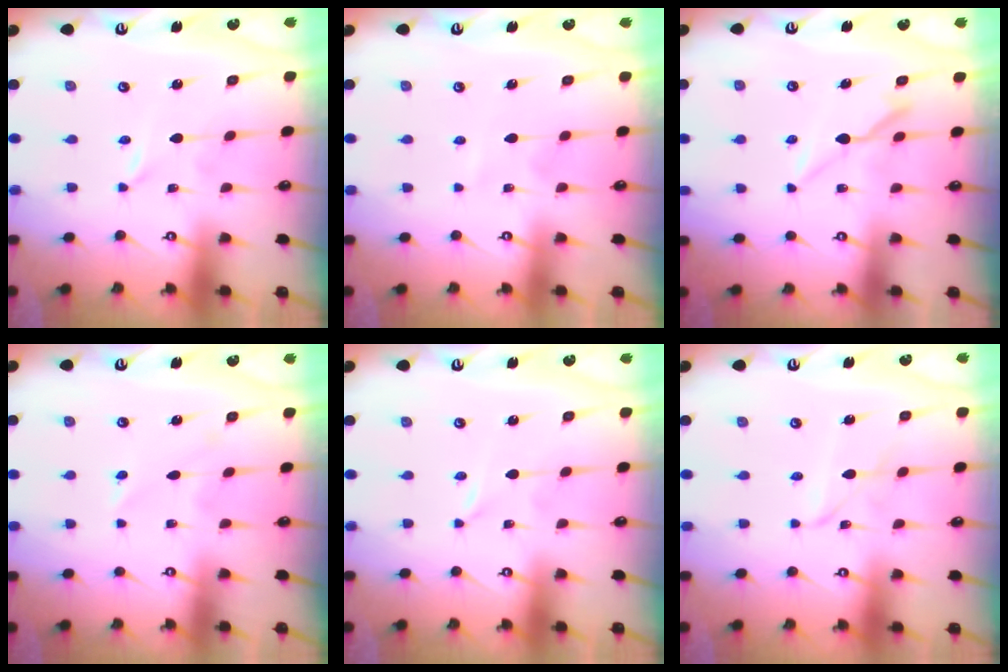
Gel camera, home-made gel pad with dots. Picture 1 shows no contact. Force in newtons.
{"total": 2.7, "press": 2.7, "slide": 0.3}
{"total": 6.8, "press": 6.8, "slide": 0.8}
{"total": 4.7, "press": 4.7, "slide": 0.3}
{"total": 0.0}
{"total": 2.5, "press": 2.5, "slide": 0.2}